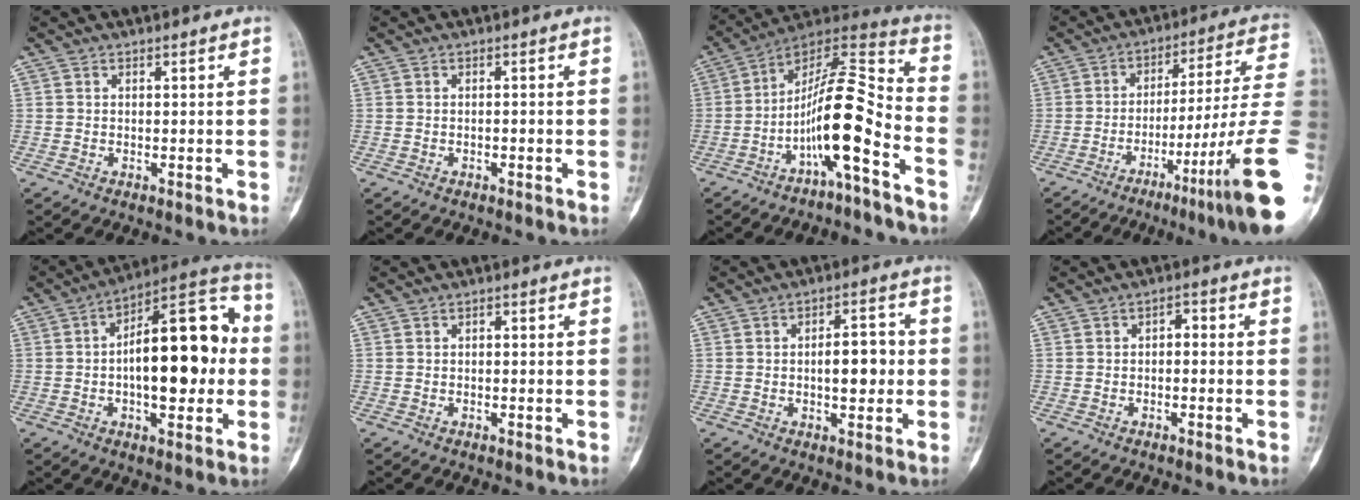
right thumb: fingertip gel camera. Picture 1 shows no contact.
{"total": 0.7, "force": [-0.3, 0.3, 0.5], "torque": [-0.012, 0.006, -0.004]}
{"total": 15.0, "force": [-6.4, 2.8, 13.2], "torque": [-0.238, 0.090, -0.113]}
{"total": 20.8, "force": [-8.3, 1.1, 19.1], "torque": [-0.235, 0.045, -0.123]}
{"total": 21.5, "force": [0.0, 9.7, 19.2], "torque": [-0.255, 0.034, -0.007]}
{"total": 0.9, "force": [-0.1, 0.5, 0.8], "torque": [-0.004, 0.002, -0.004]}
{"total": 7.8, "force": [-0.3, 3.8, 6.8], "torque": [-0.083, 0.013, -0.007]}
{"total": 2.5, "force": [-0.2, 1.5, 1.9], "torque": [-0.014, 0.013, -0.012]}